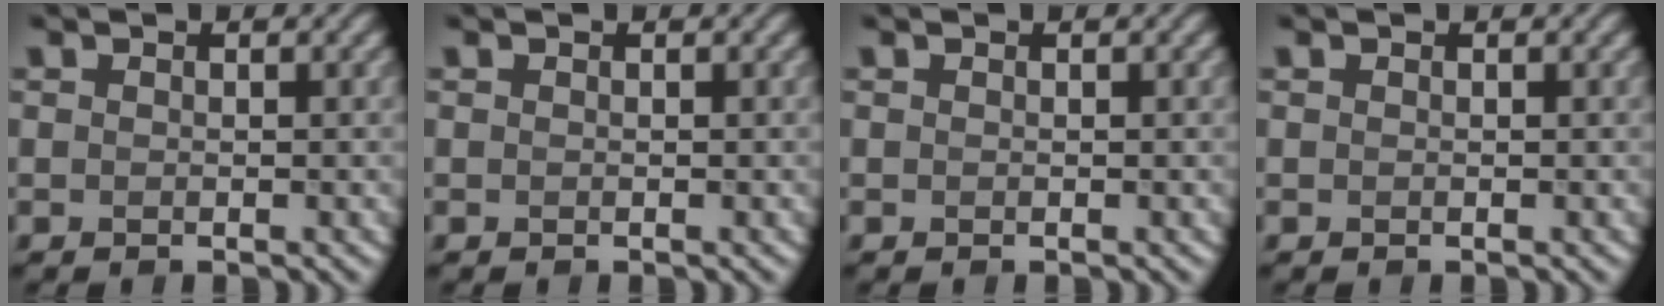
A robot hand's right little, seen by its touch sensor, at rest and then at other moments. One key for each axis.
{"total": 0.0}
{"total": 0.0}
{"total": 0.0}